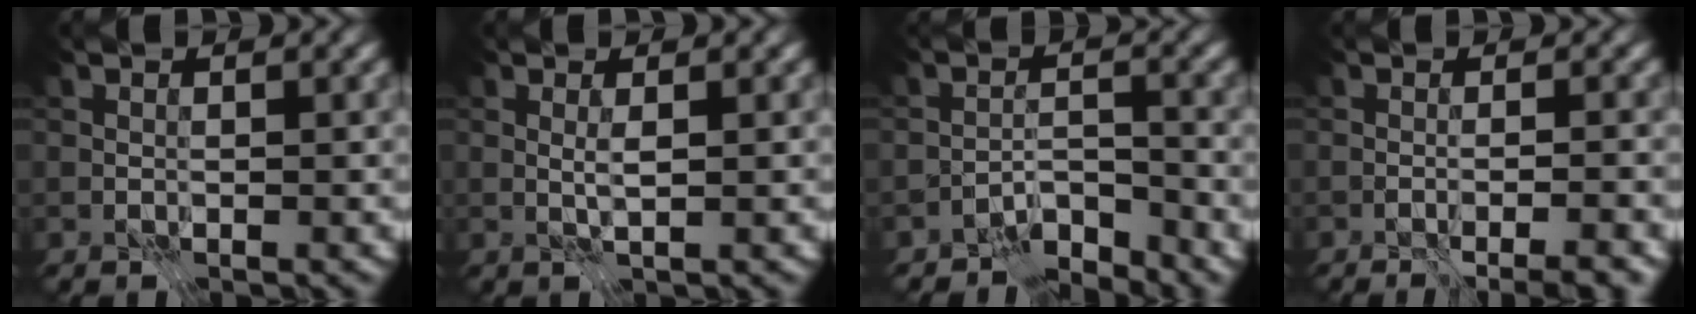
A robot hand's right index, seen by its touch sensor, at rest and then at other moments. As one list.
[{"total": 0.9, "force": [0.0, -0.3, 0.8], "torque": [-0.019, -0.004, 0.000]}, {"total": 3.7, "force": [-3.6, 0.5, 0.6], "torque": [-0.006, 0.004, -0.072]}, {"total": 3.1, "force": [-2.1, 0.0, 2.2], "torque": [-0.025, -0.006, -0.030]}]